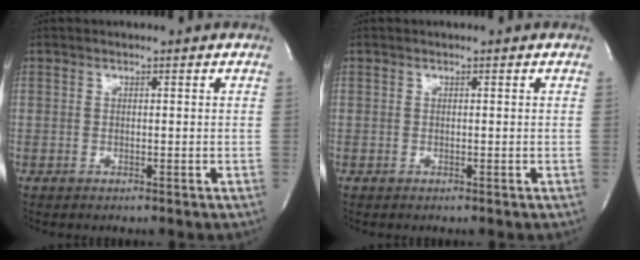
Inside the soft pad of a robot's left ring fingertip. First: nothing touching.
{"total": 0.0}